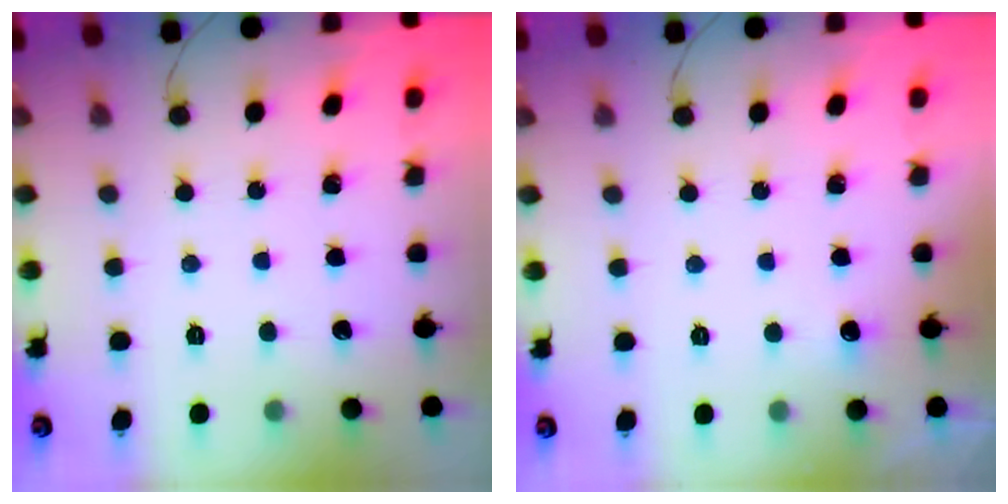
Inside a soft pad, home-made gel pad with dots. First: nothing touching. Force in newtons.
{"total": 11.3, "press": 2.9, "slide": 10.9}